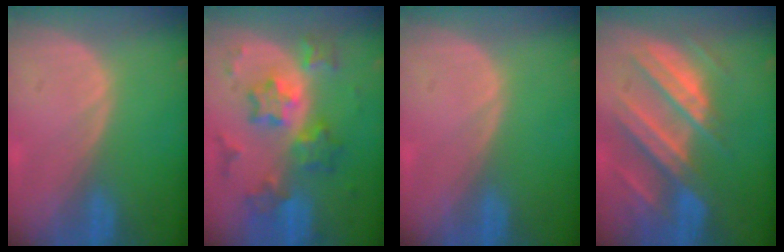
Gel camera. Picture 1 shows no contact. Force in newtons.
{"total": 9.0, "press": 9.0, "slide": 0.6}
{"total": 0.0}
{"total": 10.4, "press": 9.1, "slide": 4.9}